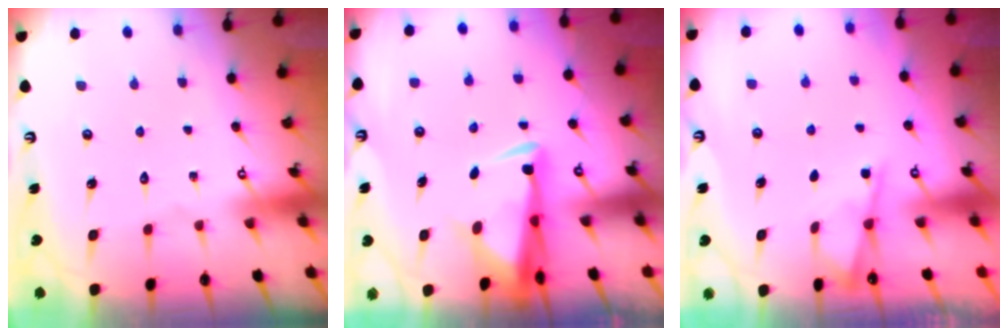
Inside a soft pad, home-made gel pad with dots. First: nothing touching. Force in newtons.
{"total": 4.6, "press": 4.4, "slide": 1.1}
{"total": 2.4, "press": 2.4, "slide": 0.5}